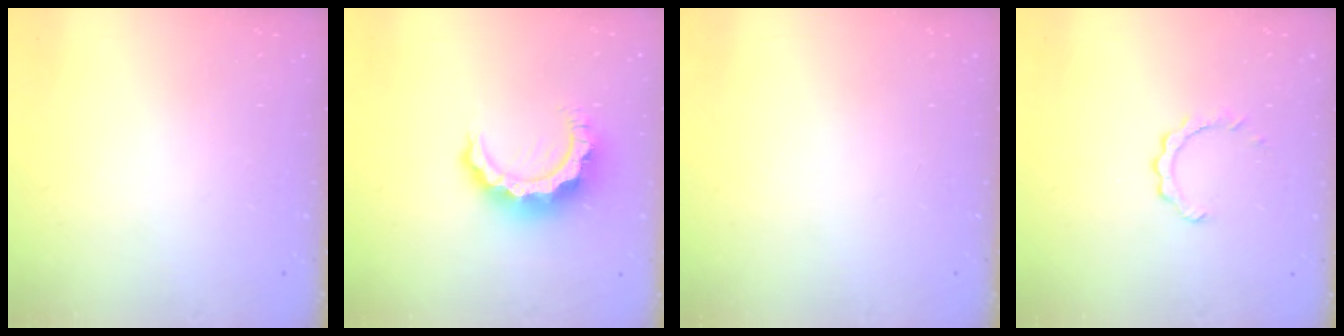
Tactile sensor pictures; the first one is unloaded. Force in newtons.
{"total": 9.3, "press": 9.3, "slide": 0.6}
{"total": 0.0}
{"total": 3.7, "press": 3.7, "slide": 0.4}